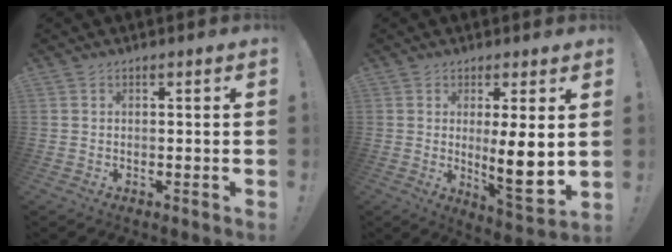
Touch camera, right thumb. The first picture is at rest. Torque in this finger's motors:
{"motor_torque": [-0.14, 0.92, 0.50, -0.22, 0.07]}